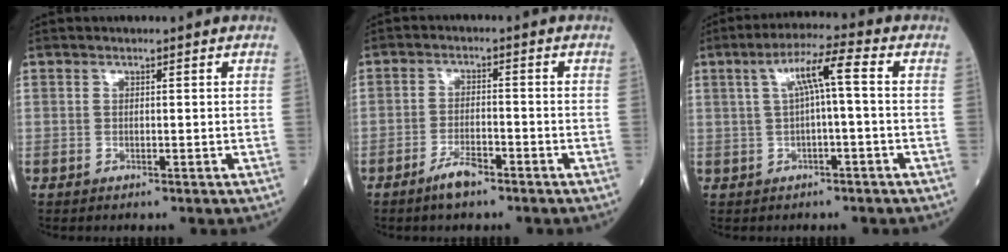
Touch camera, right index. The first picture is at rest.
{"total": 4.0, "force": [-2.8, 1.0, 2.6], "torque": [-0.052, 0.000, -0.052]}
{"total": 6.2, "force": [0.8, 0.2, 6.2], "torque": [-0.109, 0.023, 0.015]}